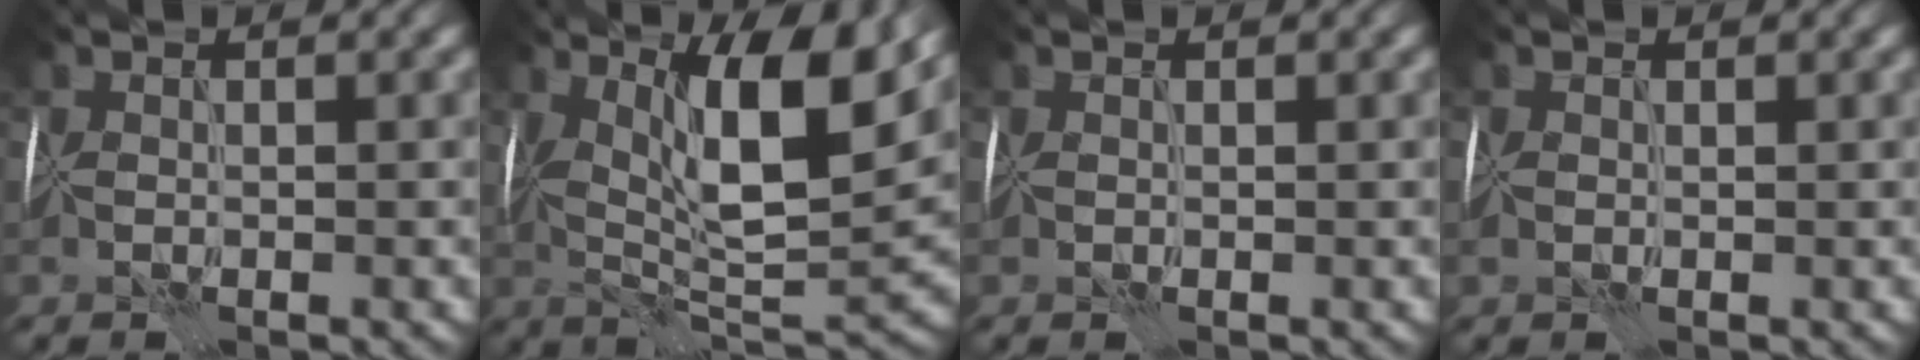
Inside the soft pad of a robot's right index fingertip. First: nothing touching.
{"total": 10.9, "force": [3.7, 3.3, 9.7], "torque": [-0.160, -0.003, 0.063]}
{"total": 0.0}
{"total": 1.3, "force": [0.4, 0.9, 0.8], "torque": [-0.014, 0.003, 0.007]}